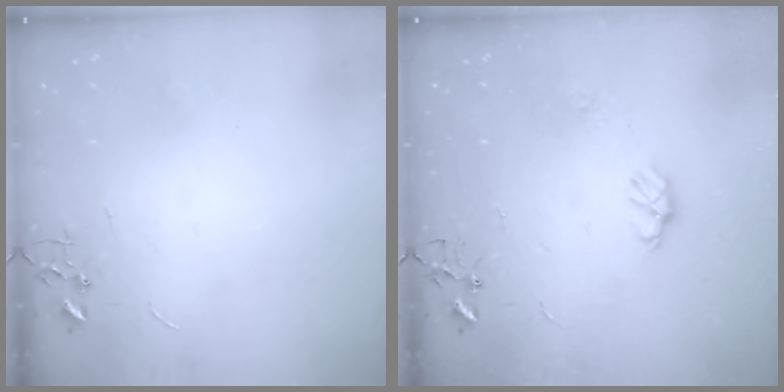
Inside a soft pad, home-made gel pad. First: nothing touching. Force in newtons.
{"total": 5.8, "press": 5.8, "slide": 0.5}